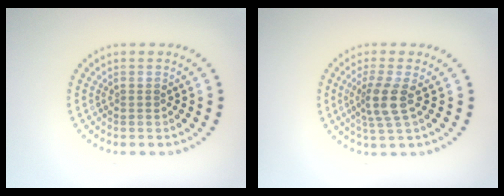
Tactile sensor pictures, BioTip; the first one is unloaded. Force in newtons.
{"total": 2.8, "press": 2.3, "slide": 1.7}